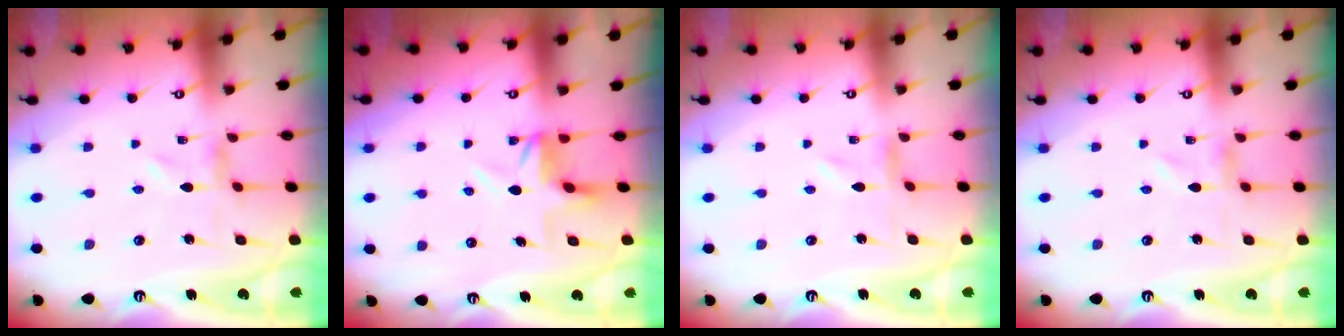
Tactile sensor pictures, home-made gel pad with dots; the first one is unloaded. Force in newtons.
{"total": 3.9, "press": 3.9, "slide": 0.4}
{"total": 0.0}
{"total": 0.0}